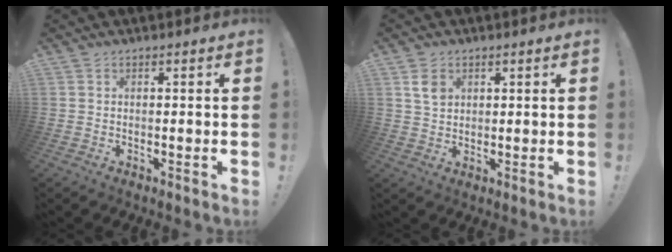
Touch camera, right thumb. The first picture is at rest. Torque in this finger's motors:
{"motor_torque": [0.58, 0.94, 0.31, -0.26, 0.02]}